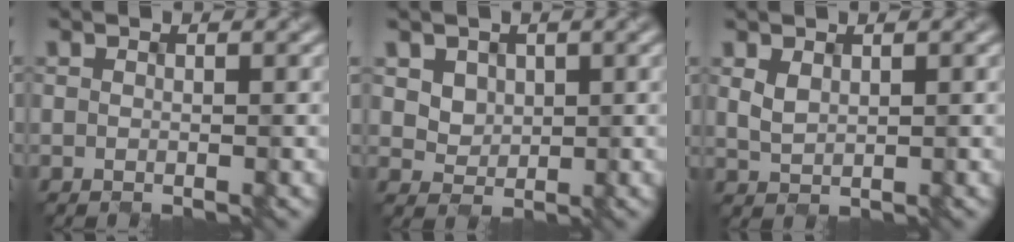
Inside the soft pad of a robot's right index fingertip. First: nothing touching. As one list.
[{"total": 3.5, "force": [1.6, 2.8, 1.3], "torque": [-0.045, 0.006, 0.036]}, {"total": 1.3, "force": [0.6, 0.8, 0.8], "torque": [-0.024, -0.002, 0.016]}]